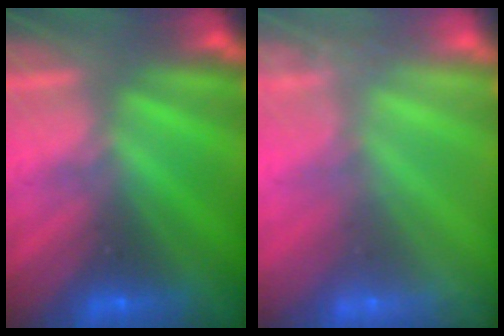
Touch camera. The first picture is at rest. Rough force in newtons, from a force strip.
{"total": 2.4}